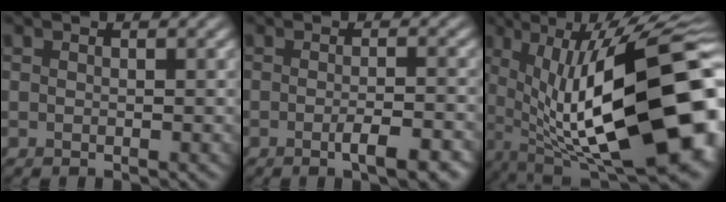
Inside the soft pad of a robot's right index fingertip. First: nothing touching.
{"total": 4.0, "force": [-1.7, 0.9, 3.4], "torque": [-0.051, 0.000, -0.027]}
{"total": 18.8, "force": [0.3, 6.8, 17.5], "torque": [-0.272, 0.007, 0.016]}